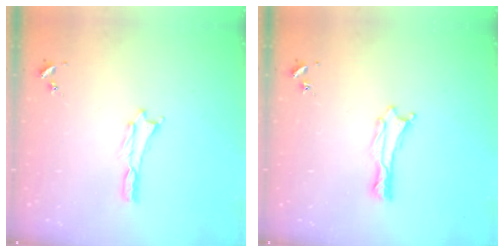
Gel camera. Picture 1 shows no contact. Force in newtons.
{"total": 0.0}